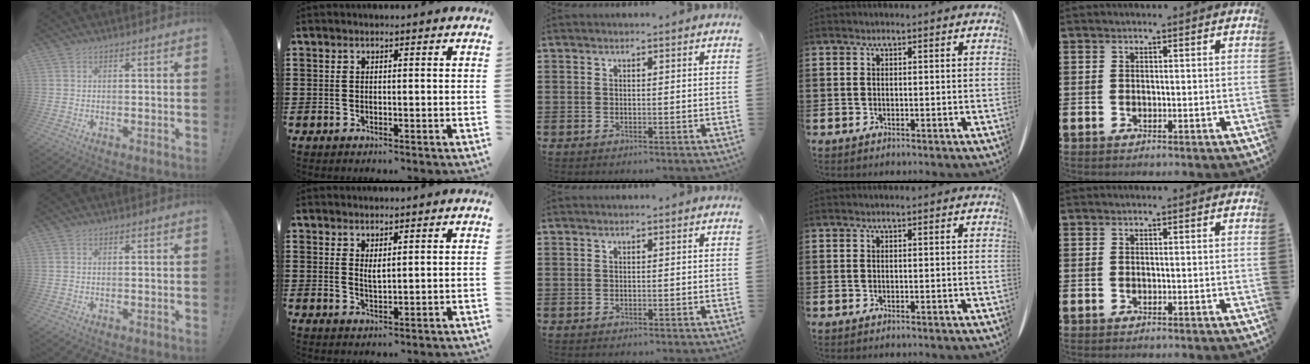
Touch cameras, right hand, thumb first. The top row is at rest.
{"index": {"total": 1.9, "force": [1.2, 0.5, 1.3], "torque": [-0.028, 0.001, 0.022]}}